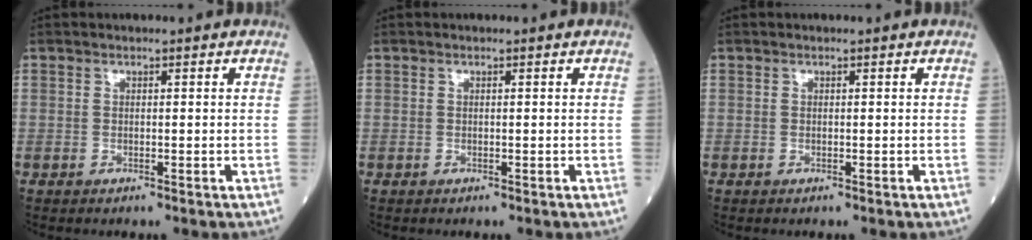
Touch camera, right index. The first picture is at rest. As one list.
[{"total": 0.0}, {"total": 0.0}]